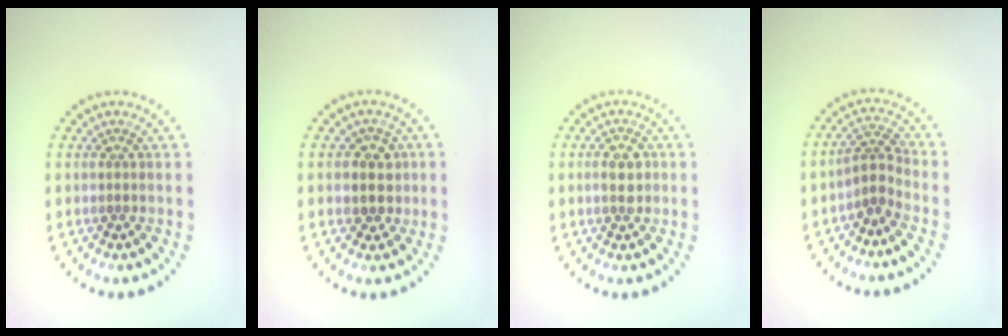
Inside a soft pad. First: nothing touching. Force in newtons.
{"total": 2.8, "press": 2.6, "slide": 1.1}
{"total": 2.1, "press": 2.1, "slide": 0.1}
{"total": 2.3, "press": 1.6, "slide": 1.7}